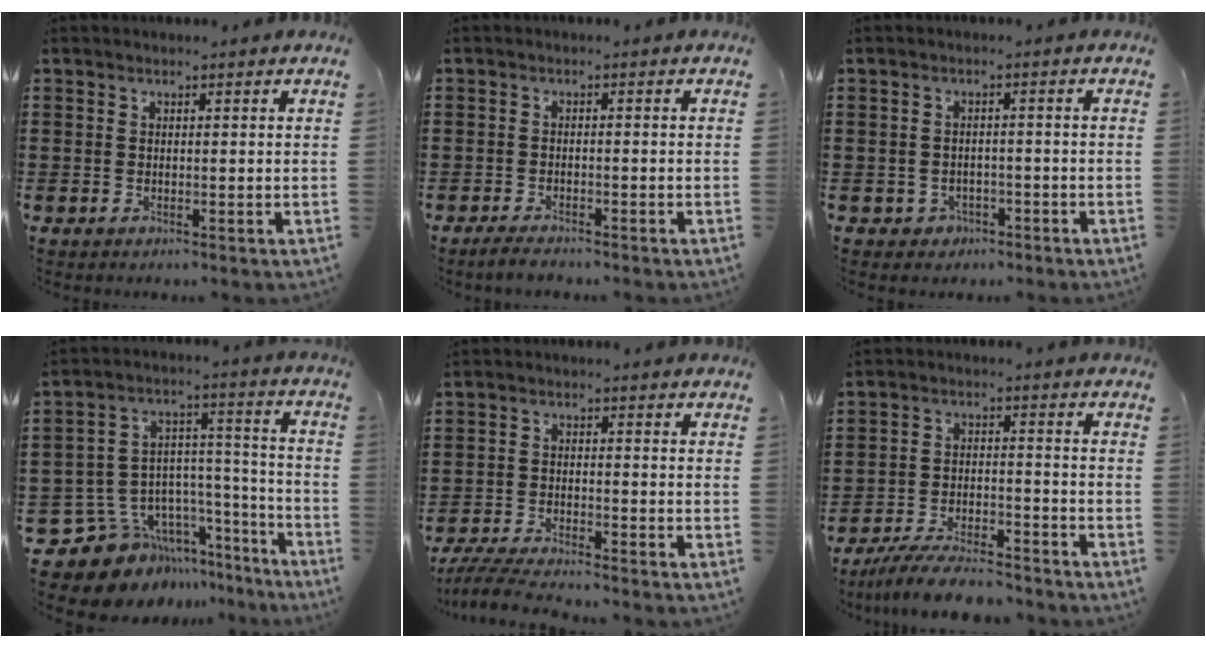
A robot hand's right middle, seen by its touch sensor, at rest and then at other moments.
{"total": 2.0, "force": [-1.9, 0.2, 0.6], "torque": [-0.020, -0.001, -0.040]}
{"total": 1.5, "force": [-1.2, 0.9, 0.0], "torque": [-0.009, -0.001, -0.028]}
{"total": 9.6, "force": [-7.1, 6.1, 1.8], "torque": [-0.062, 0.000, -0.128]}
{"total": 4.6, "force": [-4.4, 0.1, 1.4], "torque": [-0.045, -0.013, -0.091]}
{"total": 7.2, "force": [-6.7, 0.7, 2.5], "torque": [-0.052, 0.003, -0.128]}